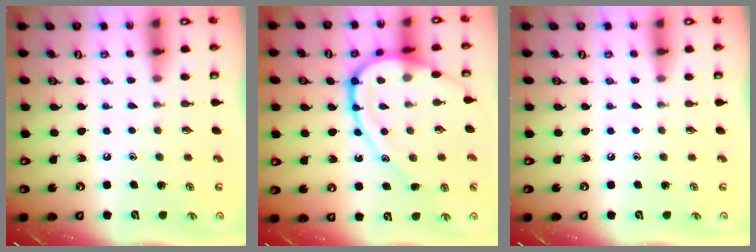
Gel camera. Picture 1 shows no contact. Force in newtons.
{"total": 15.9, "press": 15.9, "slide": 0.9}
{"total": 0.0}